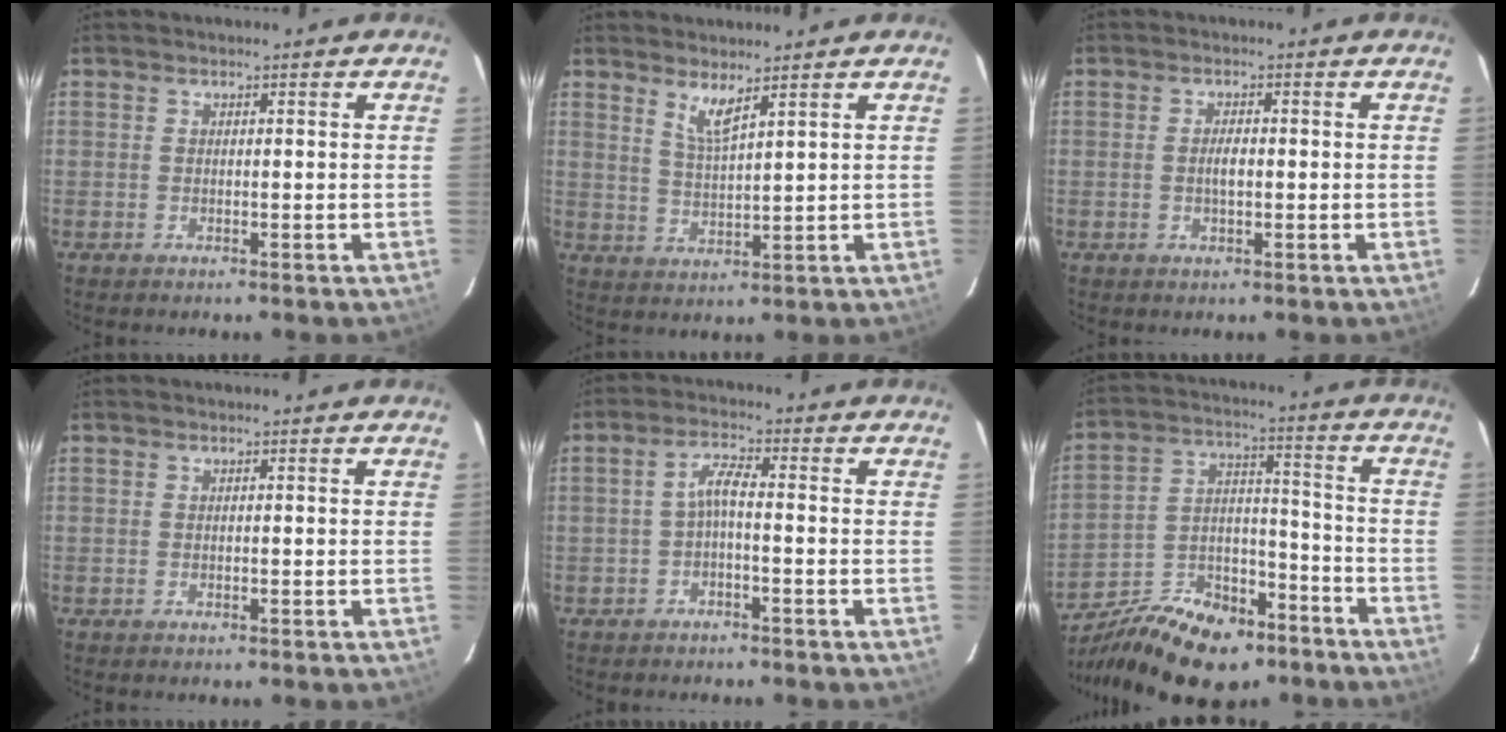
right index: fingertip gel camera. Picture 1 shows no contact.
{"total": 4.0, "force": [3.0, 0.1, 2.7], "torque": [-0.053, -0.007, 0.057]}
{"total": 2.2, "force": [-0.3, 0.9, 2.0], "torque": [-0.037, -0.001, -0.004]}
{"total": 0.0}
{"total": 3.1, "force": [-1.0, 0.4, 2.9], "torque": [-0.063, 0.009, -0.020]}
{"total": 19.8, "force": [-14.5, 9.4, 9.7], "torque": [-0.198, 0.011, -0.229]}